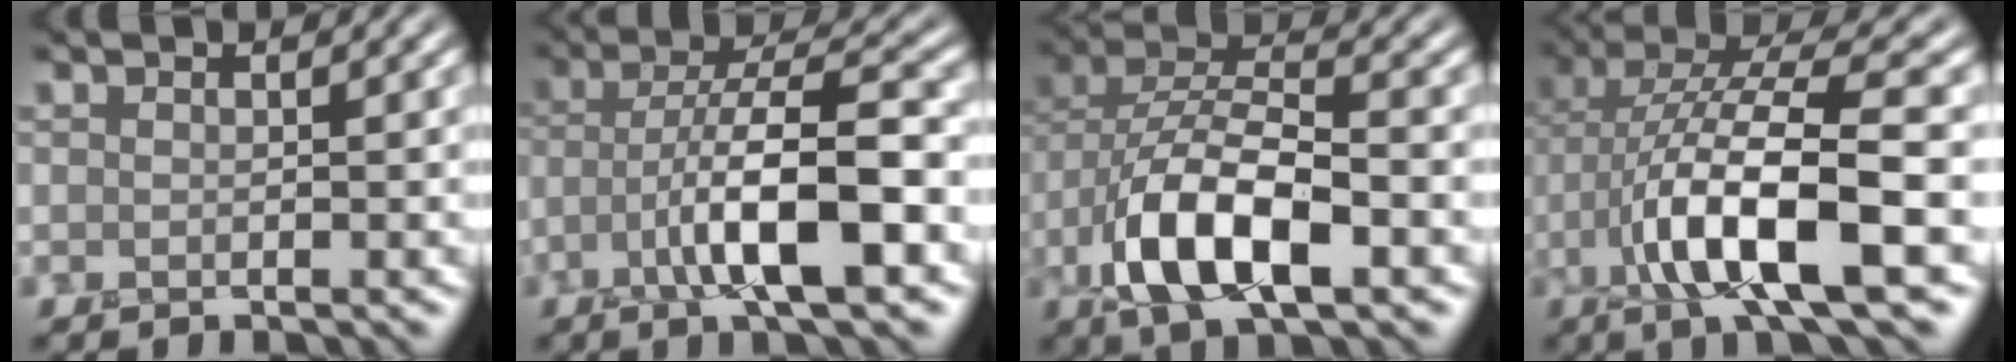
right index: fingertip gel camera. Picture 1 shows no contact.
{"total": 8.4, "force": [-2.9, 2.5, 7.4], "torque": [-0.129, 0.018, -0.051]}
{"total": 8.9, "force": [-2.9, 4.4, 7.1], "torque": [-0.141, 0.009, -0.056]}
{"total": 9.7, "force": [-1.1, 3.0, 9.2], "torque": [-0.176, 0.016, -0.022]}